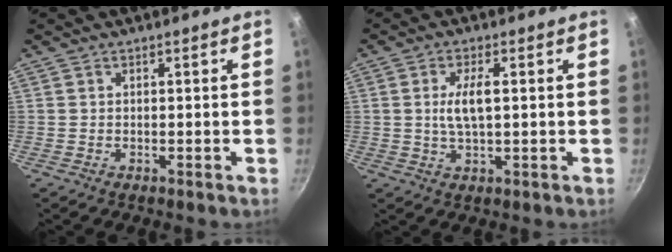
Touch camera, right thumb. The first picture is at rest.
{"total": 5.5, "force": [0.7, 2.0, 5.1], "torque": [-0.103, 0.005, 0.012]}